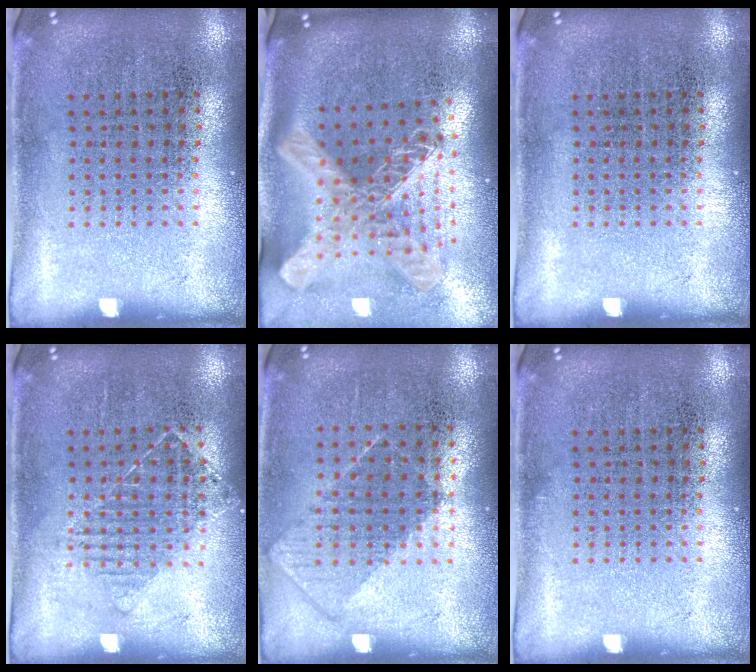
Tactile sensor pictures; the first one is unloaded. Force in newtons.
{"total": 3.0, "press": 2.1, "slide": 2.1}
{"total": 0.0}
{"total": 1.1, "press": 1.0, "slide": 0.4}
{"total": 0.9, "press": 0.7, "slide": 0.5}
{"total": 0.0}